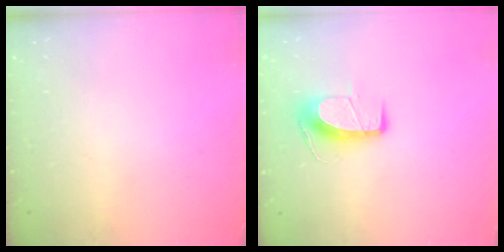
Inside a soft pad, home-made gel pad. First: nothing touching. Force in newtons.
{"total": 9.9, "press": 9.9, "slide": 0.2}